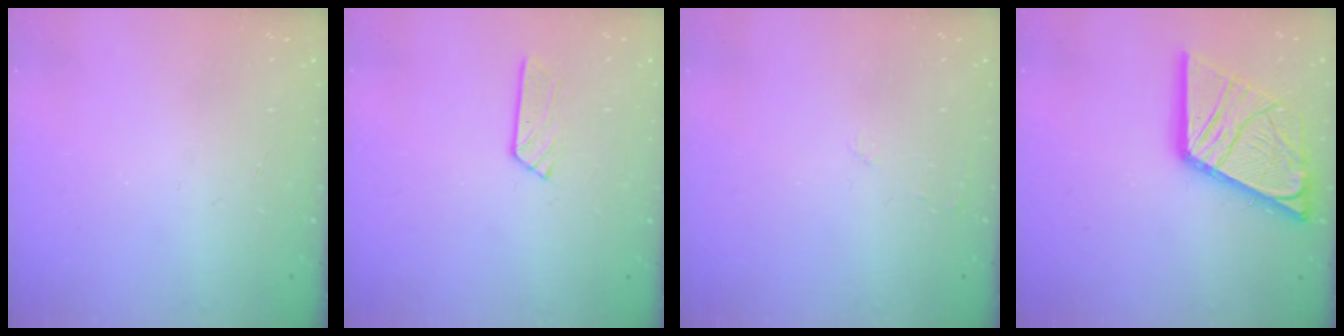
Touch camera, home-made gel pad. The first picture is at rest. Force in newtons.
{"total": 4.0, "press": 4.0, "slide": 0.3}
{"total": 2.5, "press": 2.5, "slide": 0.4}
{"total": 21.7, "press": 21.6, "slide": 2.4}